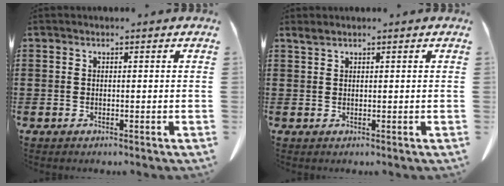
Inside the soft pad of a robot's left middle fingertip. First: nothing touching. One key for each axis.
{"total": 0.9, "fx": 0.8, "fy": 0.1, "fz": 0.5, "tx": -0.012, "ty": 0.000, "tz": 0.015}